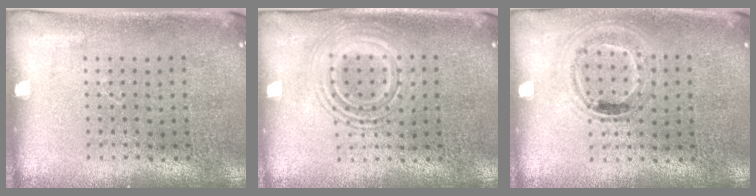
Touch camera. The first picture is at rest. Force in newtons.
{"total": 2.4, "press": 2.4, "slide": 0.4}
{"total": 1.0, "press": 0.9, "slide": 0.4}